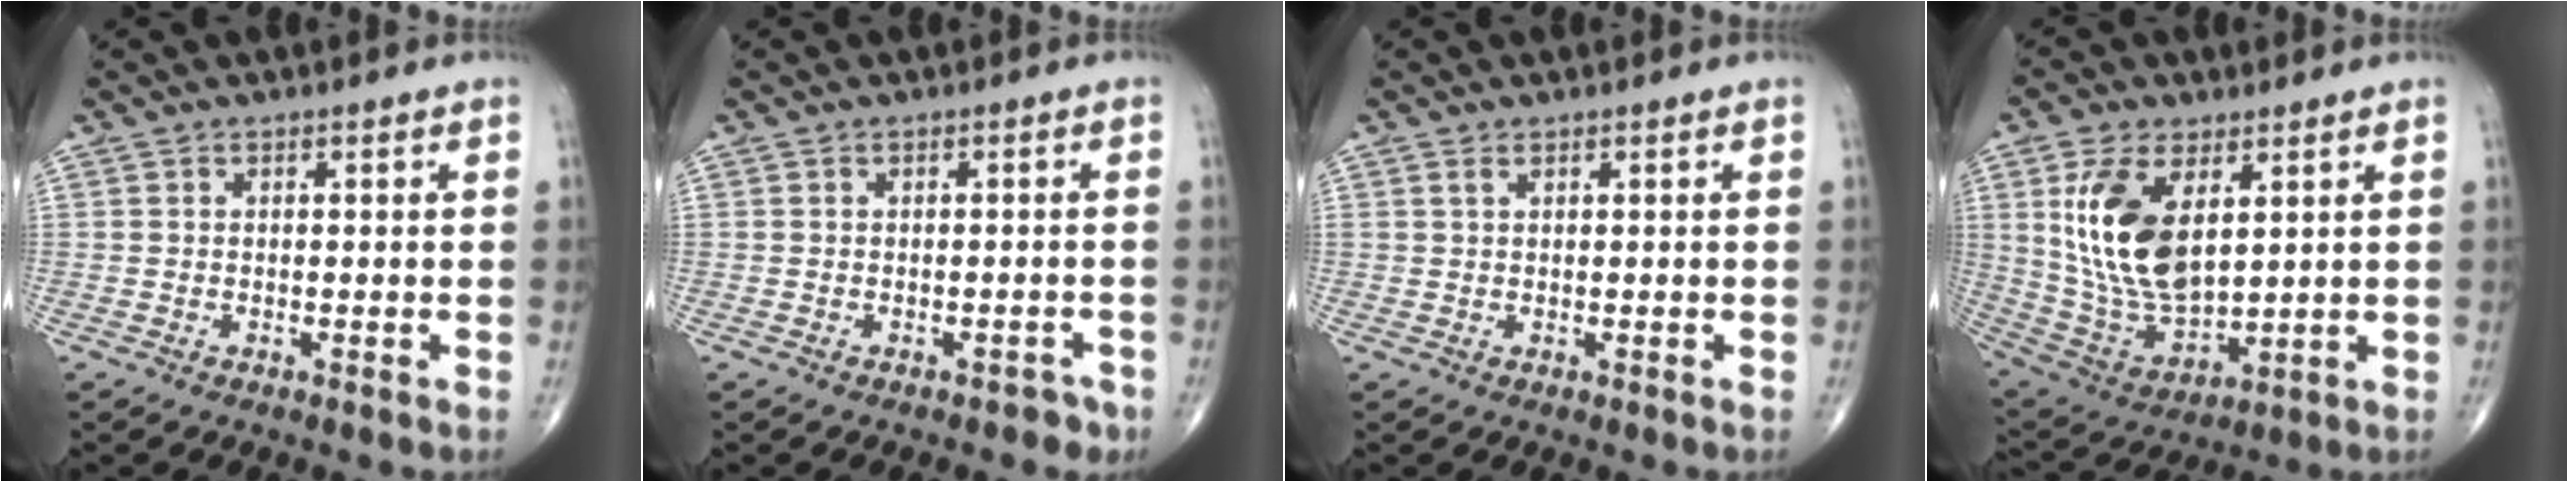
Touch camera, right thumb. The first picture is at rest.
{"total": 2.4, "force": [-1.8, 1.5, 0.8], "torque": [0.001, 0.014, -0.020]}
{"total": 0.9, "force": [0.6, 0.4, 0.6], "torque": [-0.014, 0.004, 0.013]}
{"total": 16.3, "force": [4.7, 8.6, 13.1], "torque": [-0.244, -0.023, 0.105]}